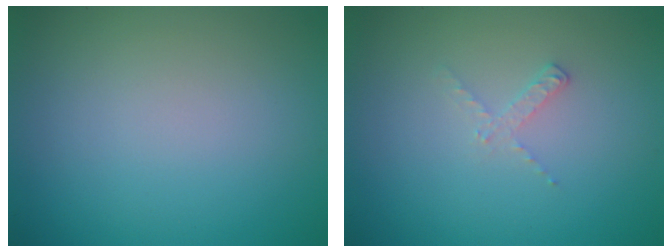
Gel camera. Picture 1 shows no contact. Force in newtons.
{"total": 1.1, "press": 1.1, "slide": 0.2}